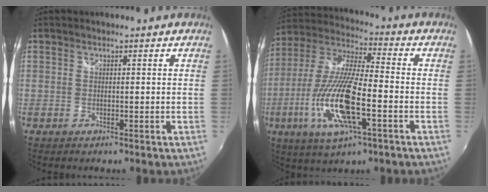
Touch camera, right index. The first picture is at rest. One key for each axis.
{"total": 18.6, "fx": -6.2, "fy": 5.0, "fz": 16.8, "tx": -0.348, "ty": -0.025, "tz": -0.121}